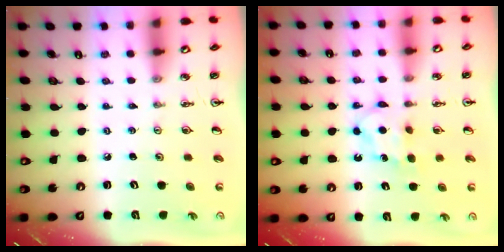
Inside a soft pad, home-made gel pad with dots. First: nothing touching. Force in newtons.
{"total": 6.3, "press": 6.3, "slide": 0.3}